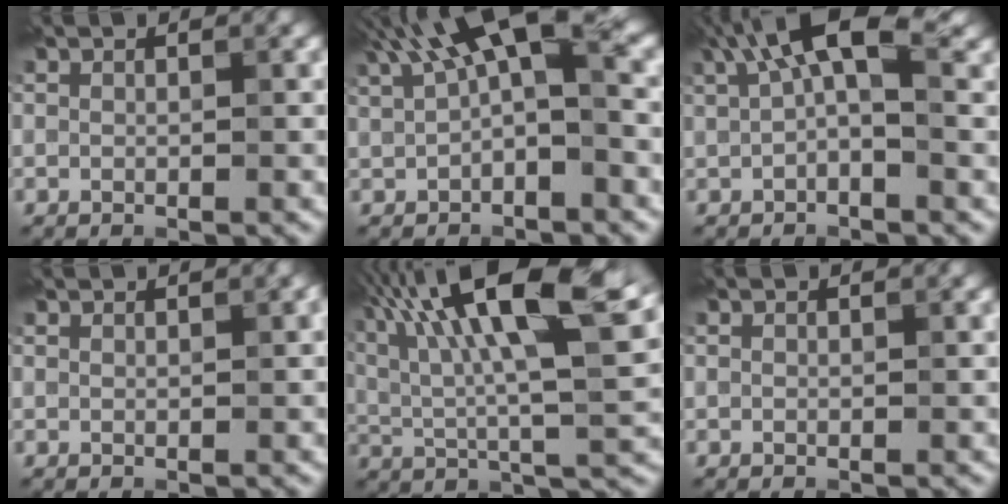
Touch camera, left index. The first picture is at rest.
{"total": 7.3, "force": [2.5, 2.6, 6.4], "torque": [-0.100, 0.019, 0.031]}
{"total": 6.3, "force": [2.3, 2.3, 5.4], "torque": [-0.089, 0.012, 0.028]}
{"total": 0.8, "force": [0.7, 0.0, 0.1], "torque": [-0.003, 0.000, 0.009]}
{"total": 15.3, "force": [5.9, 4.4, 13.4], "torque": [-0.232, 0.022, 0.092]}
{"total": 0.0}